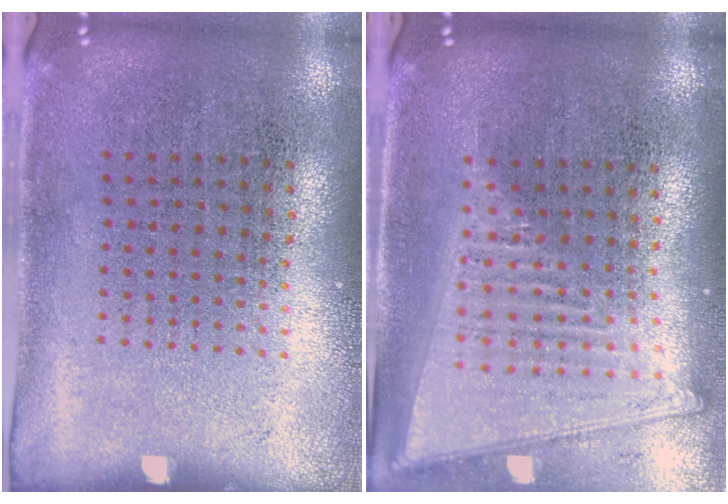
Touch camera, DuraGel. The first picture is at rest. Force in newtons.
{"total": 2.0, "press": 1.7, "slide": 1.0}